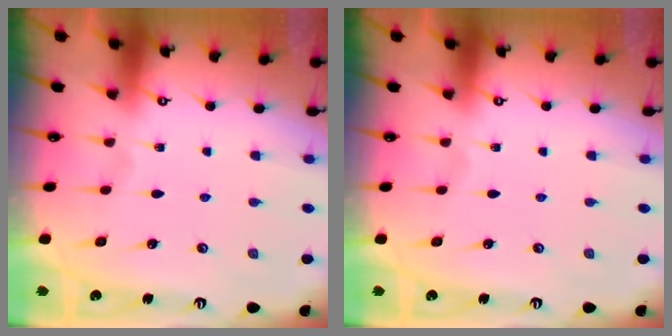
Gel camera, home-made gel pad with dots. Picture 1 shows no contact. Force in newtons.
{"total": 0.0}